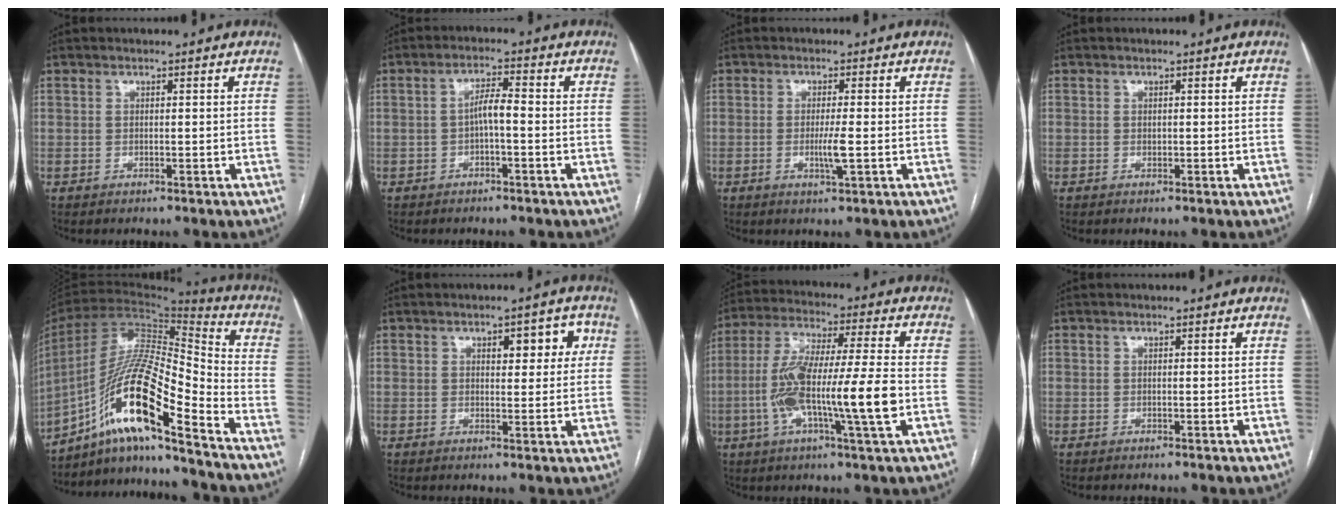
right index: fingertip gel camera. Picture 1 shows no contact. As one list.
[{"total": 3.4, "force": [-0.7, 0.6, 3.3], "torque": [-0.056, 0.011, -0.011]}, {"total": 3.3, "force": [-0.7, -0.1, 3.2], "torque": [-0.063, -0.008, -0.012]}, {"total": 0.6, "force": [0.0, 0.5, 0.4], "torque": [-0.005, 0.000, 0.000]}, {"total": 17.7, "force": [-11.3, 1.8, 13.5], "torque": [-0.267, 0.008, -0.203]}, {"total": 5.5, "force": [2.0, 2.4, 4.4], "torque": [-0.048, 0.013, 0.026]}, {"total": 16.1, "force": [-3.2, 0.9, 15.7], "torque": [-0.298, 0.003, -0.063]}, {"total": 0.0}]